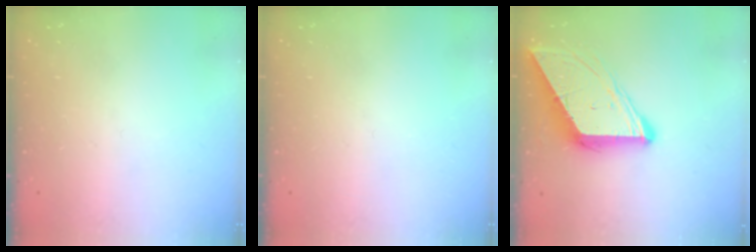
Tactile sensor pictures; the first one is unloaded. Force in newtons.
{"total": 0.0}
{"total": 10.3, "press": 10.3, "slide": 0.9}